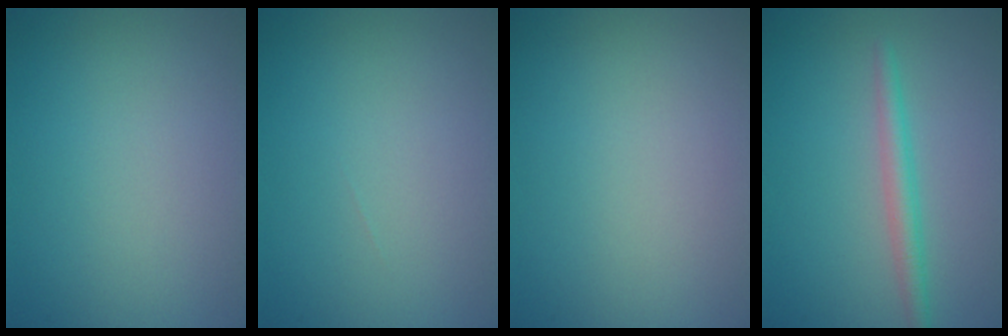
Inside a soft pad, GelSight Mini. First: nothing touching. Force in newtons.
{"total": 0.0}
{"total": 0.0}
{"total": 2.1, "press": 2.1, "slide": 0.1}